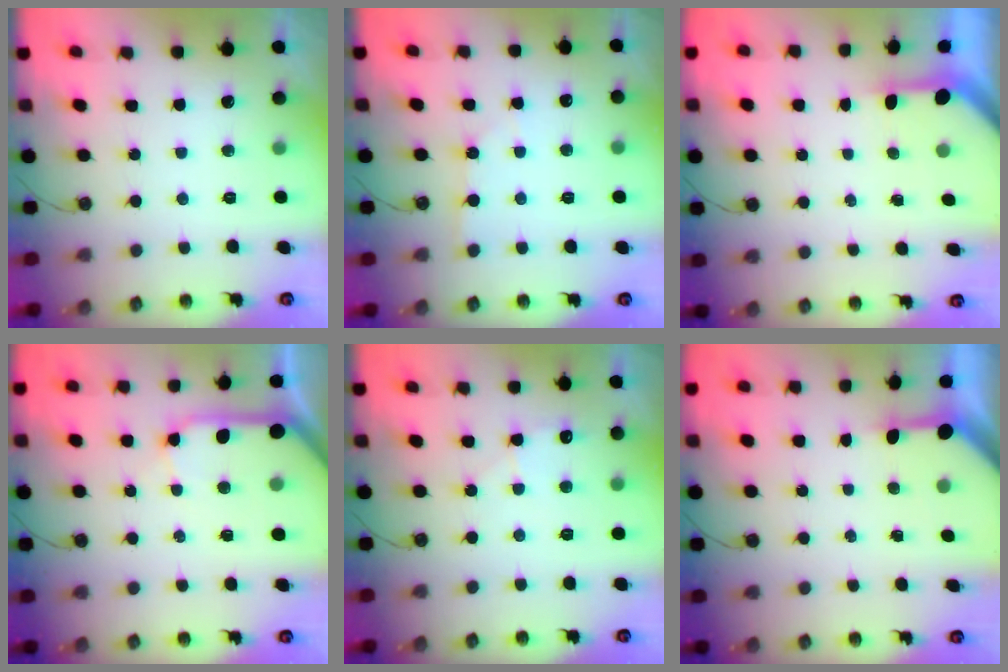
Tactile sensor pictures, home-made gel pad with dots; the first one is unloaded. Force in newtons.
{"total": 1.8, "press": 1.7, "slide": 0.3}
{"total": 3.0, "press": 3.0, "slide": 0.2}
{"total": 10.8, "press": 10.7, "slide": 1.4}
{"total": 5.1, "press": 5.0, "slide": 0.6}
{"total": 3.4, "press": 3.3, "slide": 0.4}